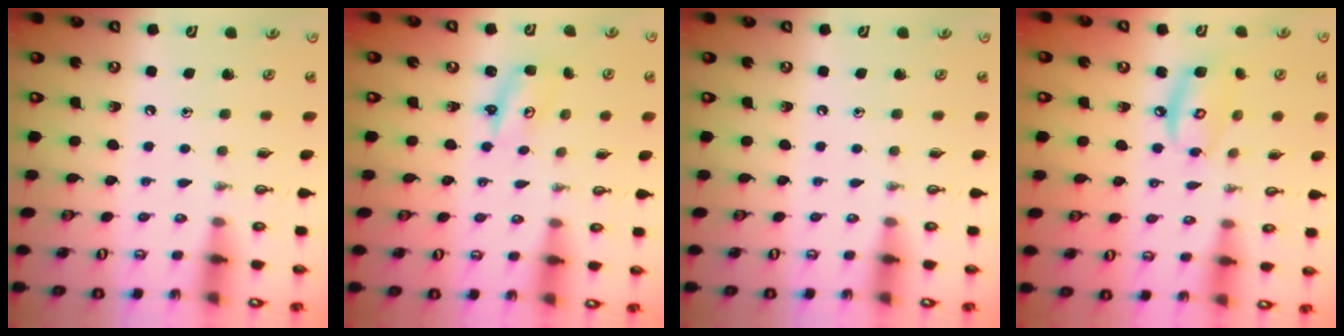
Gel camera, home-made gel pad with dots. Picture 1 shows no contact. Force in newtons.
{"total": 2.6, "press": 2.6, "slide": 0.2}
{"total": 0.0}
{"total": 8.8, "press": 8.8, "slide": 0.8}